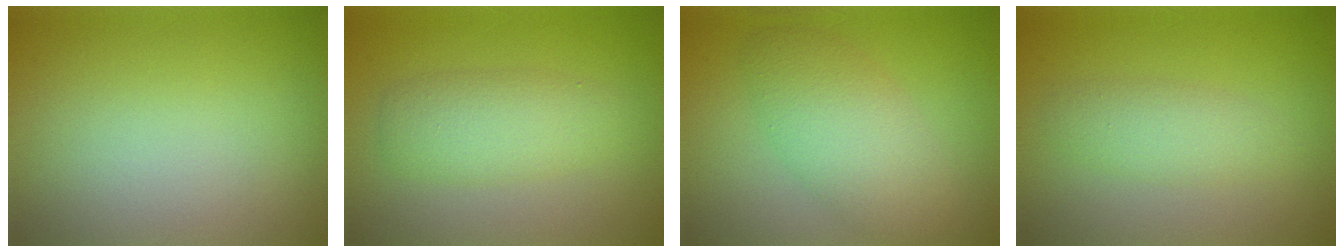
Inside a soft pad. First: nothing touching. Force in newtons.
{"total": 2.3, "press": 2.3, "slide": 0.2}
{"total": 4.9, "press": 4.9, "slide": 0.3}
{"total": 2.3, "press": 2.3, "slide": 0.1}